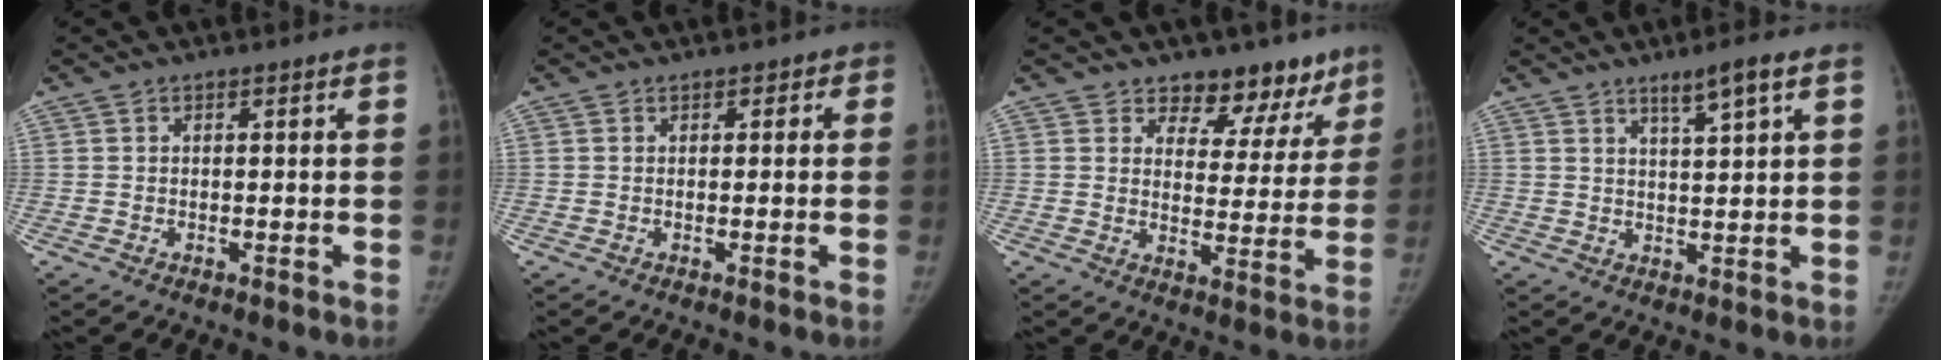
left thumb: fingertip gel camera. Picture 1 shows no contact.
{"total": 1.4, "force": [0.5, 1.2, 0.5], "torque": [0.015, 0.004, -0.002]}
{"total": 11.2, "force": [8.9, 6.2, 3.1], "torque": [0.017, -0.056, 0.108]}
{"total": 5.0, "force": [3.2, 0.4, 3.8], "torque": [-0.062, -0.019, 0.055]}